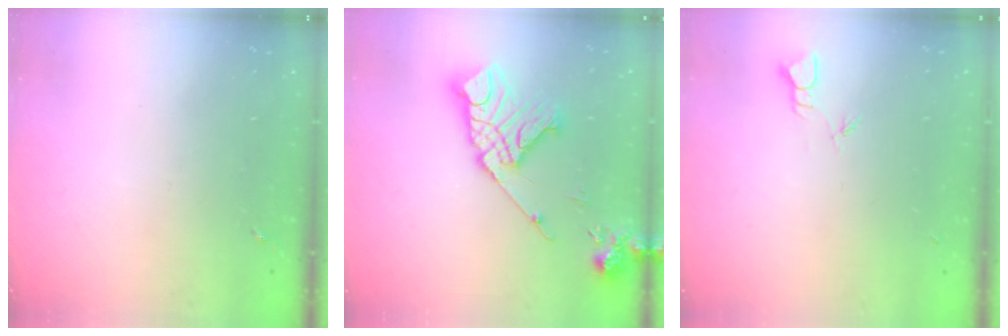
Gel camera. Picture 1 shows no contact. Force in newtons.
{"total": 18.0, "press": 17.9, "slide": 2.5}
{"total": 1.8, "press": 1.8, "slide": 0.0}